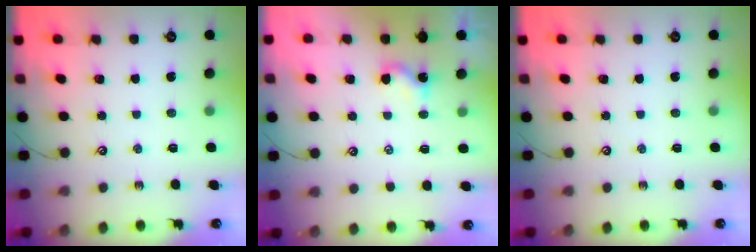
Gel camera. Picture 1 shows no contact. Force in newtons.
{"total": 1.8, "press": 1.7, "slide": 0.3}
{"total": 0.0}